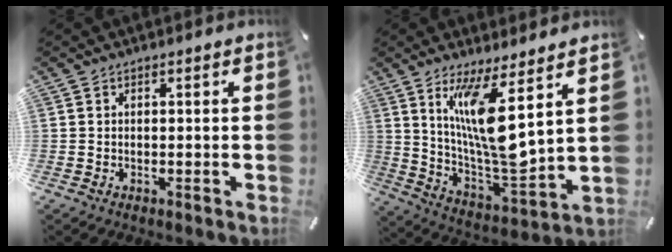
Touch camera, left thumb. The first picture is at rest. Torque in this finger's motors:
{"motor_torque": [2.93, 2.07, 2.17, -0.60, 0.44]}